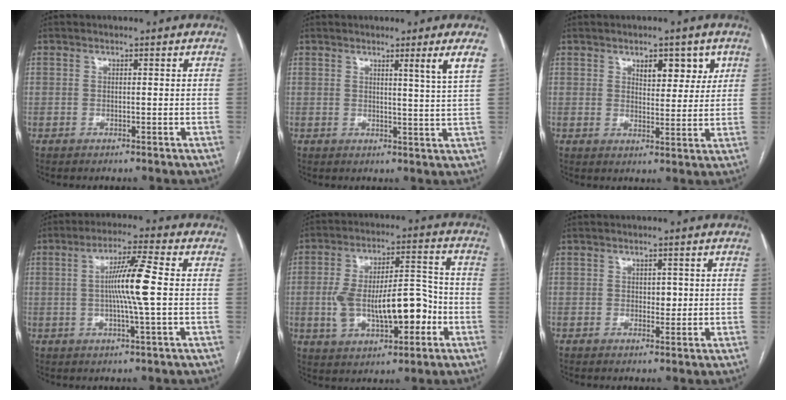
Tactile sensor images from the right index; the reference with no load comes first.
{"total": 4.0, "force": [2.2, -1.9, 2.8], "torque": [-0.043, -0.025, 0.035]}
{"total": 5.3, "force": [2.8, 2.7, 3.6], "torque": [-0.041, 0.003, 0.041]}
{"total": 8.6, "force": [0.1, -0.6, 8.6], "torque": [-0.155, 0.003, -0.003]}
{"total": 14.7, "force": [-3.0, 5.7, 13.2], "torque": [-0.229, 0.029, -0.037]}
{"total": 1.5, "force": [0.2, 1.0, 1.1], "torque": [-0.010, 0.001, 0.003]}